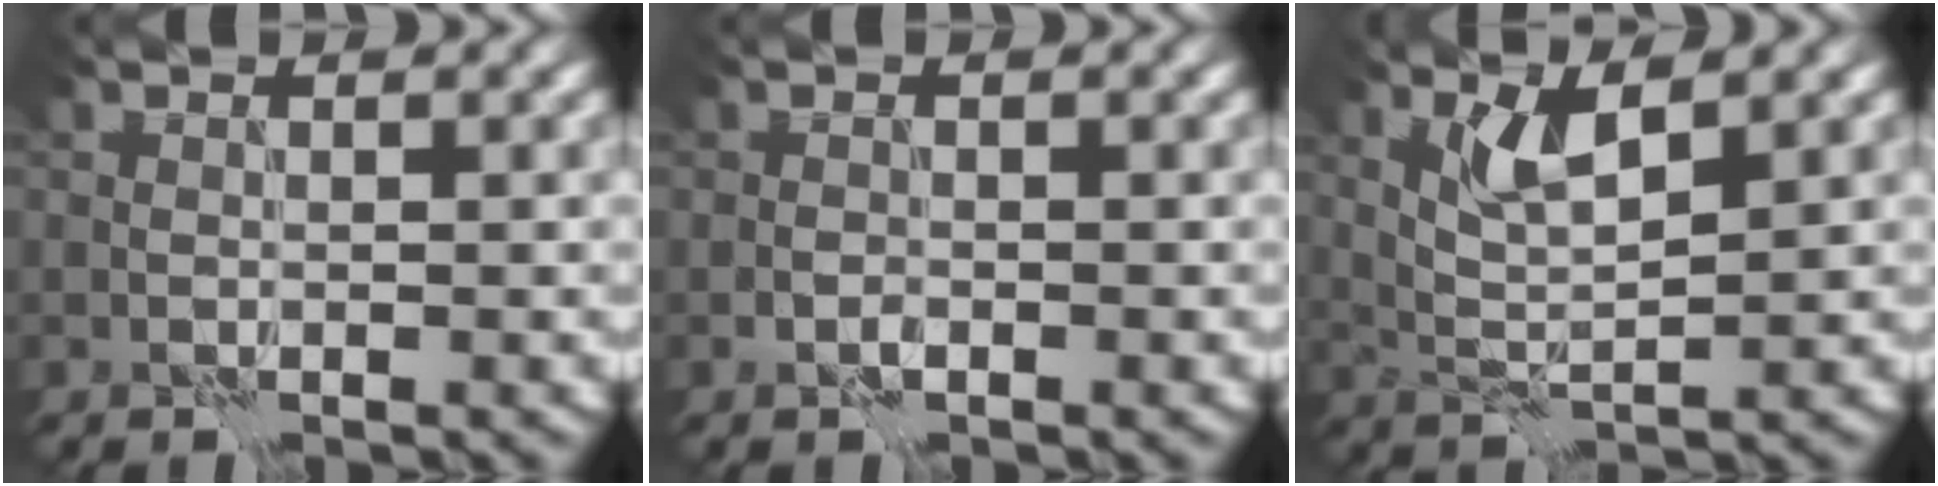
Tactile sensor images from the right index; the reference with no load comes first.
{"total": 0.6, "force": [-0.5, 0.3, 0.4], "torque": [-0.007, 0.003, -0.009]}
{"total": 3.0, "force": [1.7, 0.5, 2.5], "torque": [-0.055, -0.006, 0.038]}